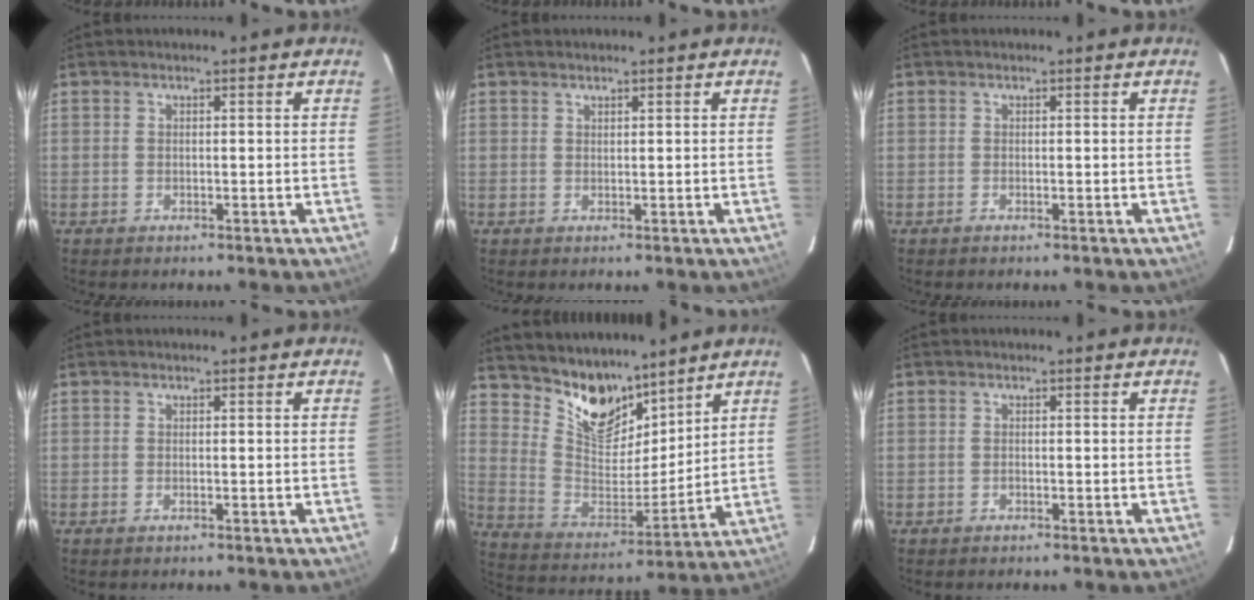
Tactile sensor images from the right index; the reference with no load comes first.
{"total": 0.6, "force": [0.6, 0.1, 0.0], "torque": [-0.001, 0.001, 0.012]}
{"total": 0.0}
{"total": 0.0}
{"total": 13.6, "force": [10.9, 6.4, 4.9], "torque": [-0.101, -0.003, 0.212]}
{"total": 0.0}